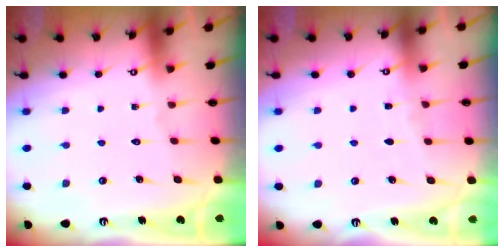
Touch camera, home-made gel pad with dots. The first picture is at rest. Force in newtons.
{"total": 2.3, "press": 2.2, "slide": 0.3}